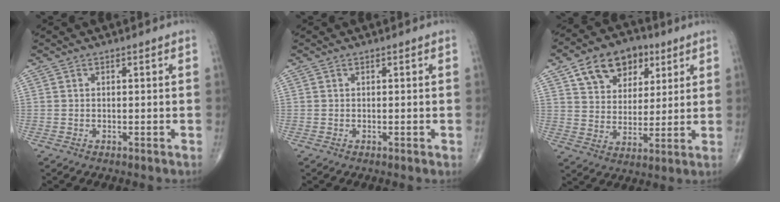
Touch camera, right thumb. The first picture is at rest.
{"total": 0.5, "force": [-0.1, 0.2, 0.5], "torque": [-0.007, -0.002, 0.000]}
{"total": 13.3, "force": [6.5, 9.2, 7.1], "torque": [-0.080, -0.014, 0.112]}